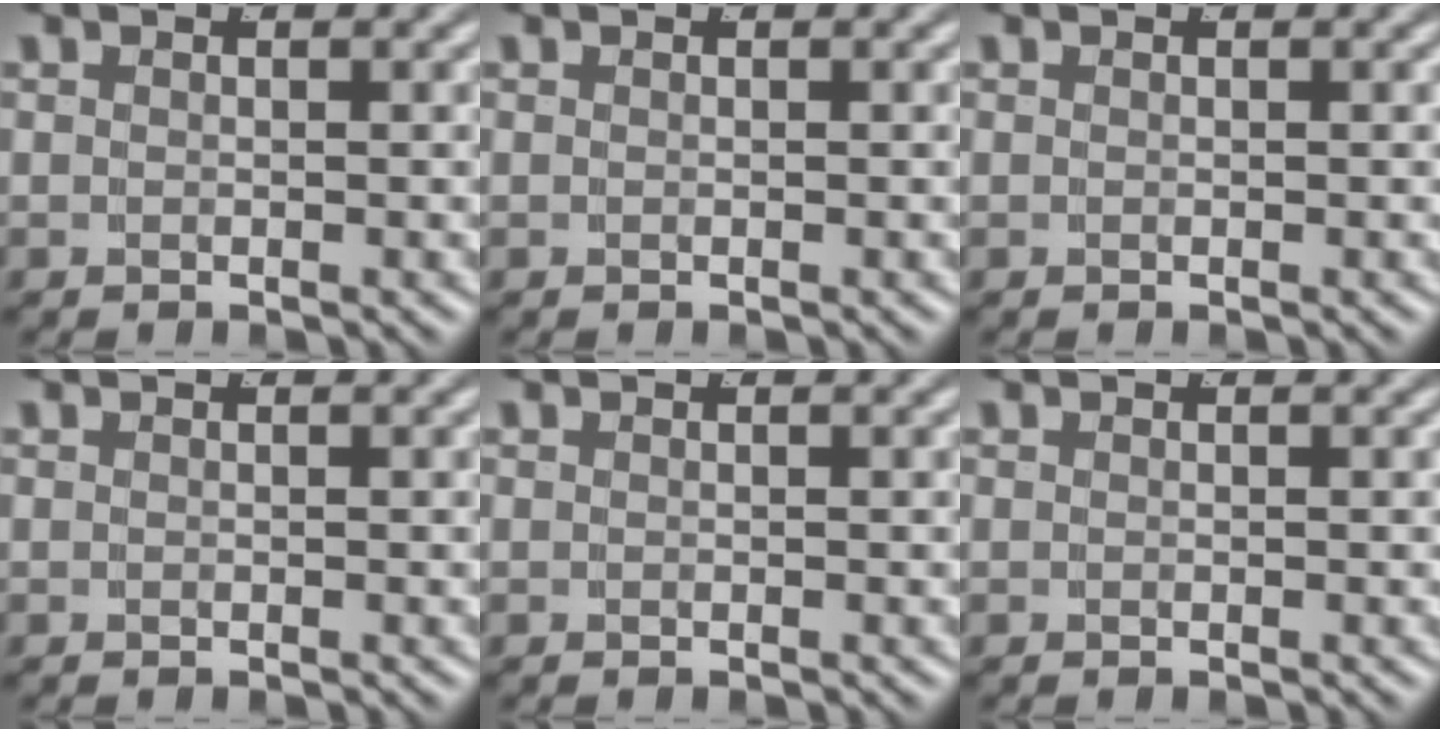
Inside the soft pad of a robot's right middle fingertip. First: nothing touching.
{"total": 0.0}
{"total": 0.0}
{"total": 0.0}
{"total": 0.0}
{"total": 0.0}